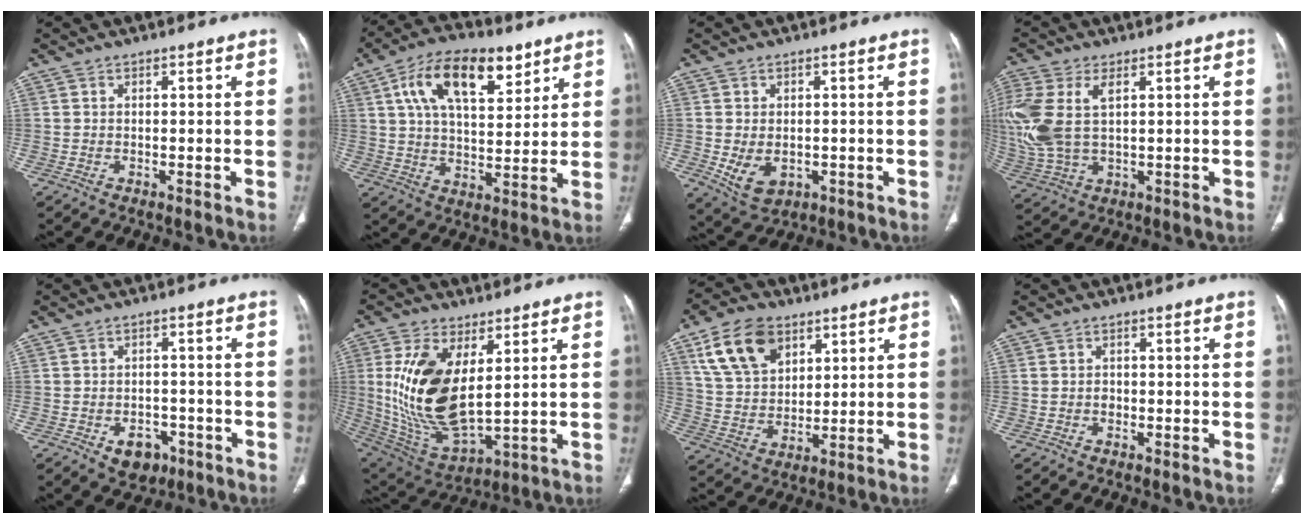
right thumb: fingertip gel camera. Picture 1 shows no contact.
{"total": 16.3, "force": [8.0, 8.0, 11.8], "torque": [-0.169, -0.016, 0.137]}
{"total": 6.3, "force": [-1.3, 4.4, 4.3], "torque": [-0.068, -0.004, -0.003]}
{"total": 14.0, "force": [3.1, 7.8, 11.2], "torque": [-0.293, 0.005, 0.070]}
{"total": 5.7, "force": [-2.9, 4.1, 2.9], "torque": [-0.018, 0.018, -0.032]}
{"total": 18.6, "force": [3.9, 9.0, 15.8], "torque": [-0.314, -0.025, 0.093]}
{"total": 13.6, "force": [7.0, 8.7, 7.9], "torque": [-0.124, -0.019, 0.141]}
{"total": 1.0, "force": [-0.2, 0.9, 0.5], "torque": [-0.008, 0.005, -0.004]}